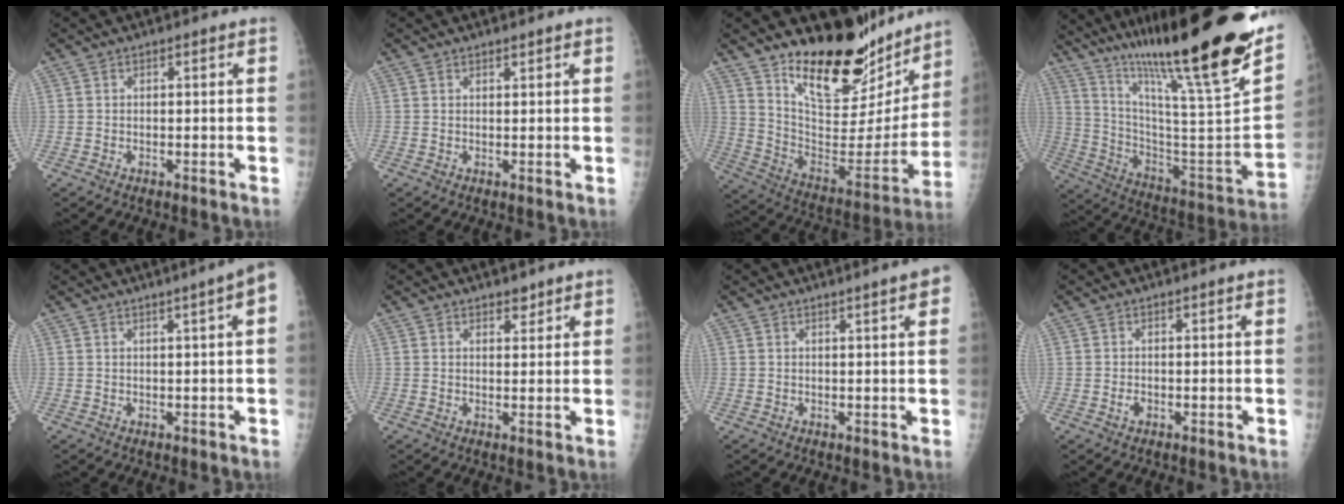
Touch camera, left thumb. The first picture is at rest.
{"total": 0.8, "force": [0.7, 0.2, 0.3], "torque": [-0.005, -0.006, 0.013]}
{"total": 23.5, "force": [18.4, 9.3, 11.3], "torque": [-0.126, -0.122, 0.294]}
{"total": 36.6, "force": [25.3, 4.9, 26.0], "torque": [-0.383, -0.089, 0.400]}
{"total": 4.2, "force": [1.6, -0.1, 3.8], "torque": [-0.048, 0.004, 0.019]}
{"total": 2.2, "force": [1.8, 1.1, 0.8], "torque": [0.003, -0.012, 0.024]}
{"total": 4.3, "force": [2.6, 0.2, 3.4], "torque": [-0.036, 0.002, 0.030]}
{"total": 0.6, "force": [0.0, 0.4, 0.4], "torque": [-0.007, -0.001, 0.000]}